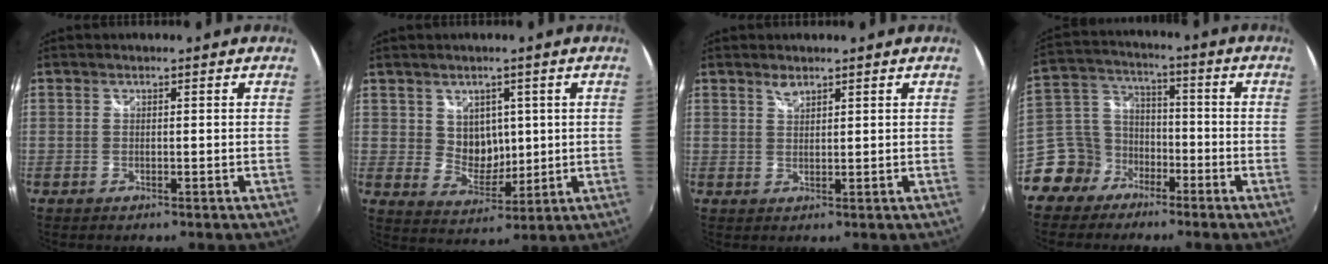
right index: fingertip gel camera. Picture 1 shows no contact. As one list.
[{"total": 6.3, "force": [1.9, 5.3, 2.7], "torque": [-0.042, -0.001, 0.043]}, {"total": 1.7, "force": [1.4, 0.6, 0.8], "torque": [-0.011, 0.001, 0.025]}, {"total": 10.3, "force": [-6.9, 7.5, 1.8], "torque": [-0.067, 0.037, -0.134]}]